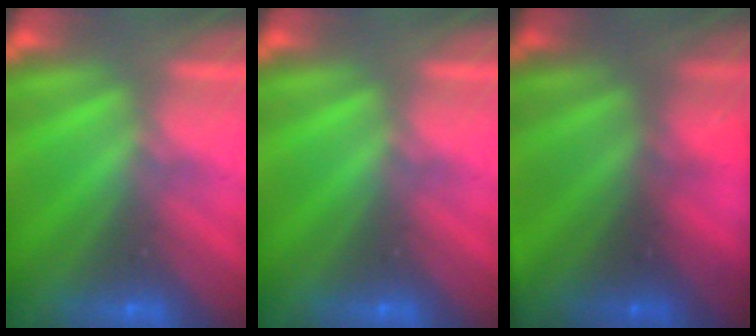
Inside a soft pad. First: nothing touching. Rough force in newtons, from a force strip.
{"total": 0.0}
{"total": 9.6}